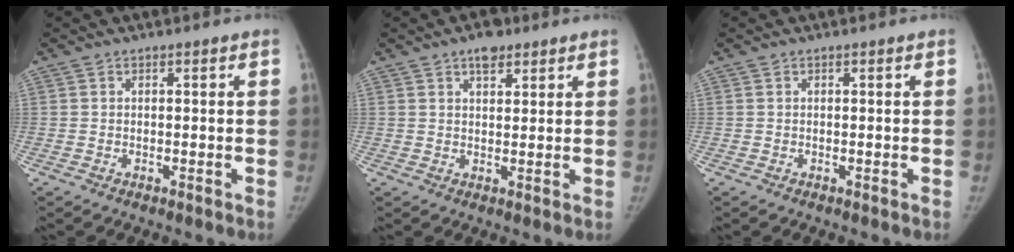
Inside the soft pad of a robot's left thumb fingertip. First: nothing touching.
{"total": 4.1, "force": [2.6, 2.1, 2.2], "torque": [-0.013, -0.011, 0.037]}
{"total": 0.0}